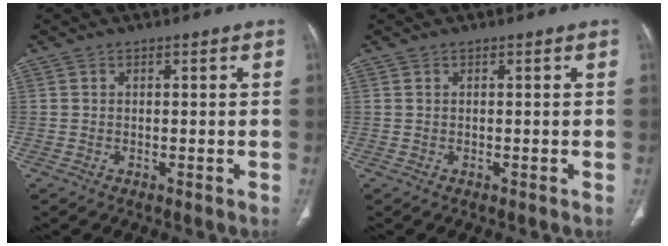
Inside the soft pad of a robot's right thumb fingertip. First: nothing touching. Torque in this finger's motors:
{"motor_torque": [0.32, 0.05, 0.07, -0.24, 0.03]}